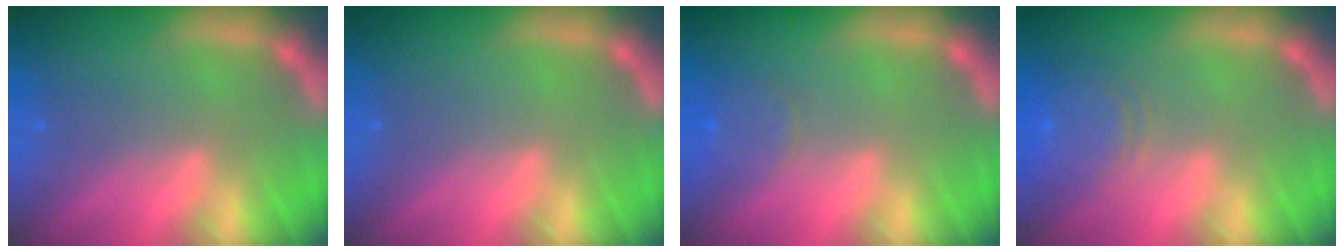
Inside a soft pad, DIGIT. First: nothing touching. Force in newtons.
{"total": 0.0}
{"total": 2.4}
{"total": 5.5}